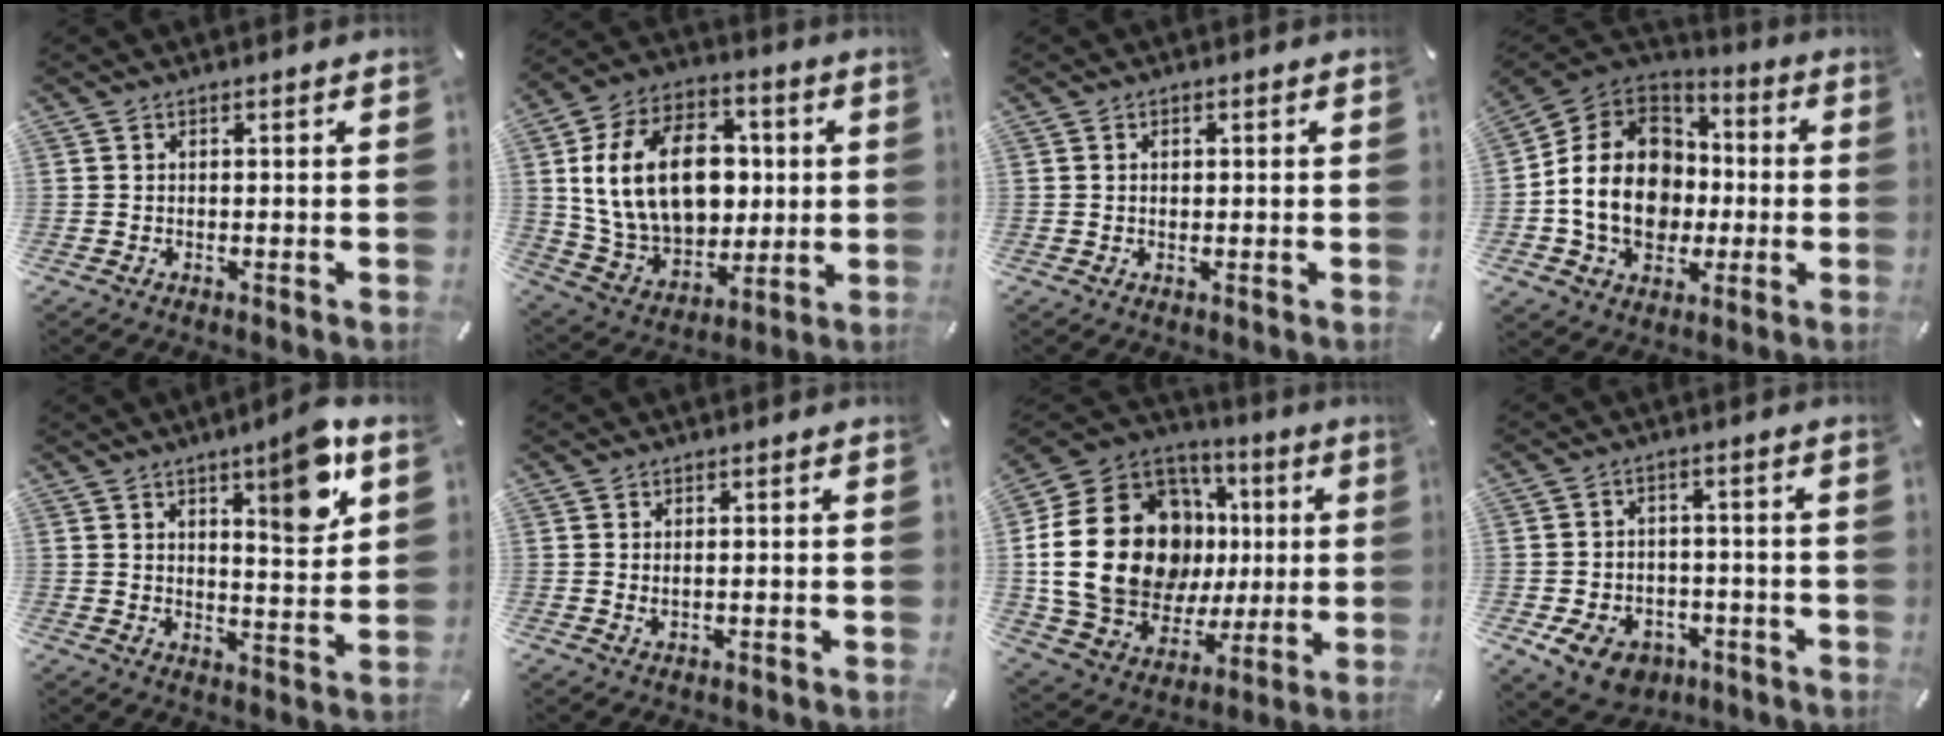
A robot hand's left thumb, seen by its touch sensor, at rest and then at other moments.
{"total": 22.8, "force": [2.8, 16.5, 15.5], "torque": [-0.295, 0.002, 0.059]}
{"total": 0.9, "force": [0.1, 0.8, 0.5], "torque": [-0.004, 0.001, 0.000]}
{"total": 18.3, "force": [-2.1, 14.9, 10.4], "torque": [-0.225, 0.017, -0.036]}
{"total": 11.8, "force": [6.4, 3.5, 9.2], "torque": [-0.116, -0.037, 0.099]}
{"total": 1.0, "force": [0.3, 0.4, 0.9], "torque": [-0.010, -0.002, 0.004]}
{"total": 26.7, "force": [2.5, 20.2, 17.3], "torque": [-0.354, -0.015, 0.070]}
{"total": 8.5, "force": [-4.2, 6.4, 3.7], "torque": [-0.072, 0.030, -0.073]}